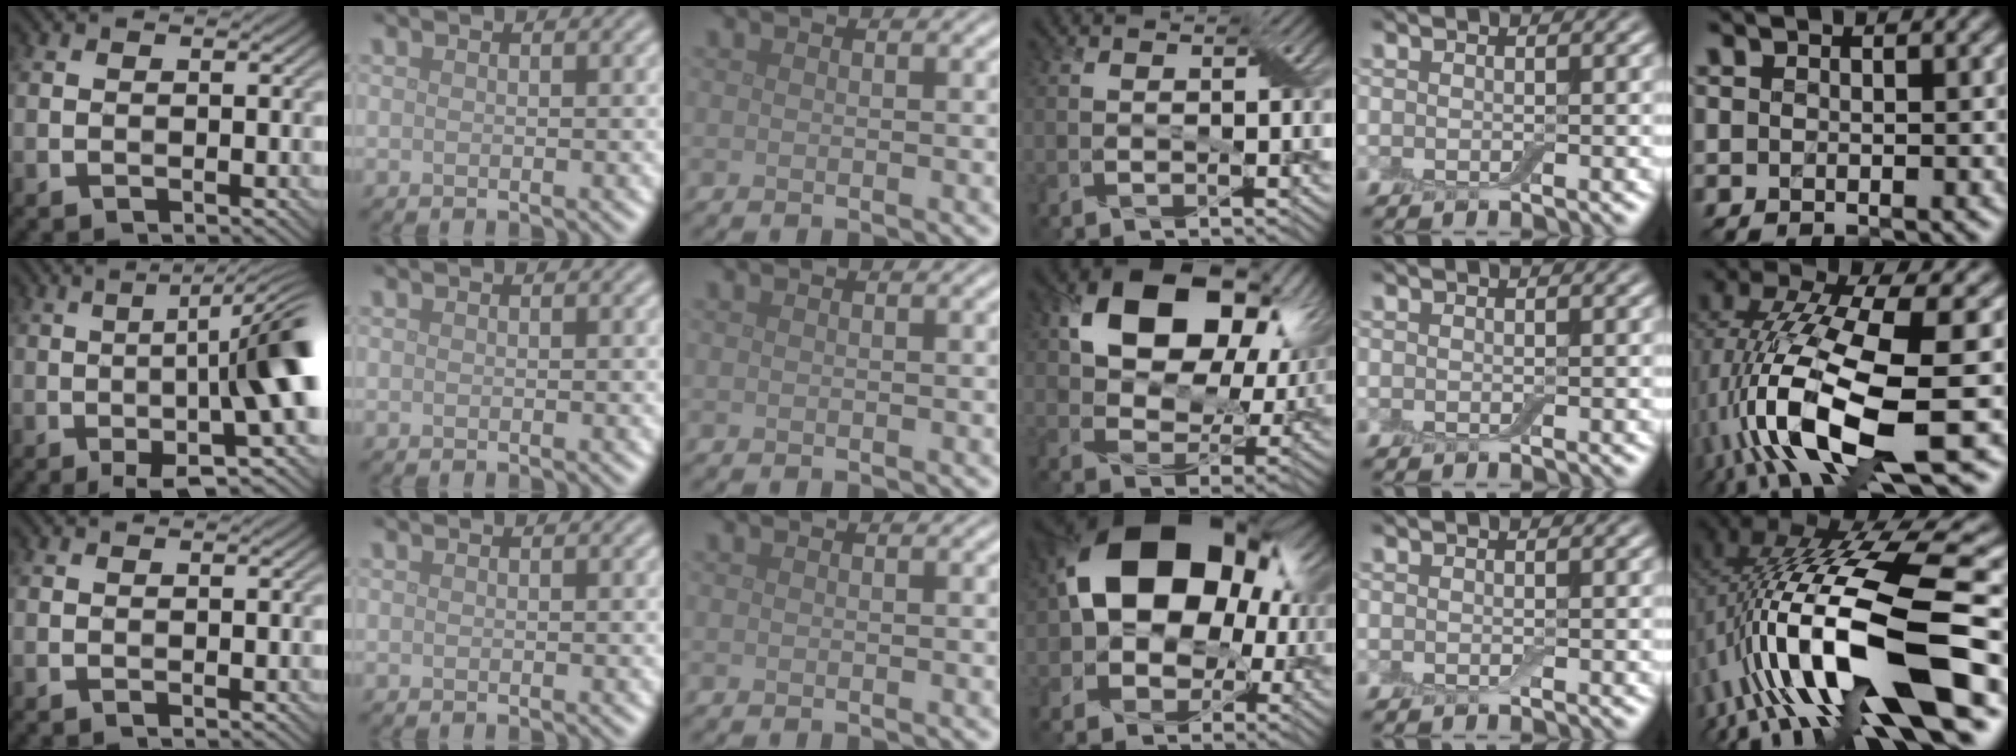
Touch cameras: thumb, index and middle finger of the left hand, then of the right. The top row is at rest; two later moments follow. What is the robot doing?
{"motion": "extract", "object": "airpods case & airpods"}